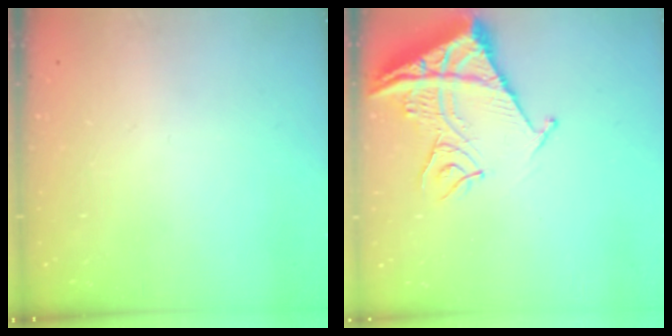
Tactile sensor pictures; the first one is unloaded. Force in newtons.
{"total": 14.1, "press": 14.0, "slide": 1.6}